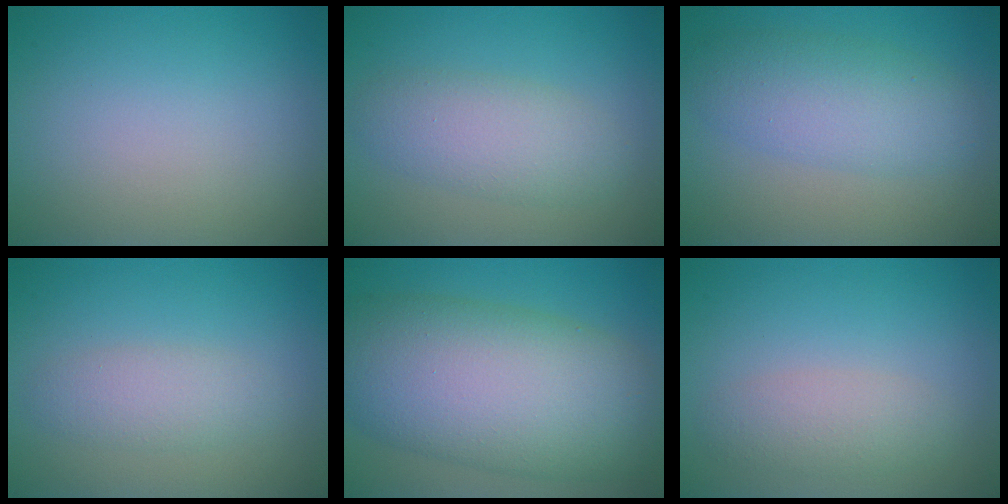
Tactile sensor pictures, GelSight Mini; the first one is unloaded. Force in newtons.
{"total": 4.0, "press": 4.0, "slide": 0.1}
{"total": 5.1, "press": 5.1, "slide": 0.0}
{"total": 2.4, "press": 2.4, "slide": 0.1}
{"total": 13.3, "press": 13.3, "slide": 0.3}
{"total": 2.4, "press": 2.4, "slide": 0.2}